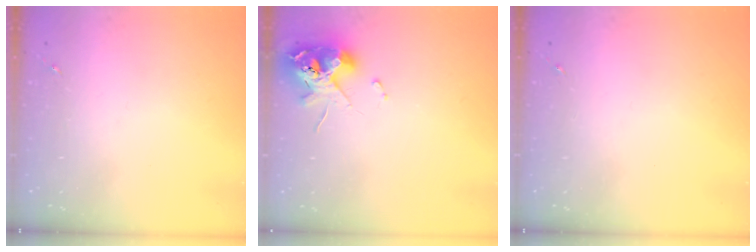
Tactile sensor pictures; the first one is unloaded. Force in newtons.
{"total": 10.9, "press": 10.8, "slide": 1.8}
{"total": 0.0}